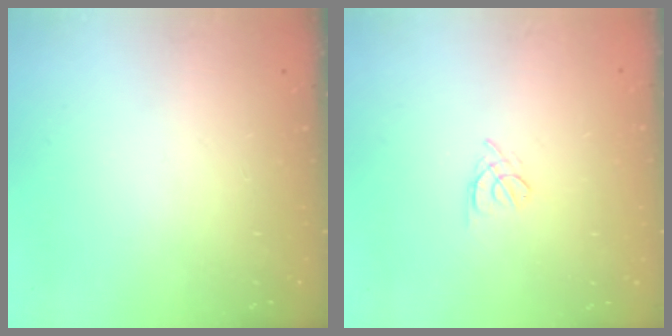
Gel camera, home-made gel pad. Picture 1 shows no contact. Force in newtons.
{"total": 3.0, "press": 2.9, "slide": 0.7}